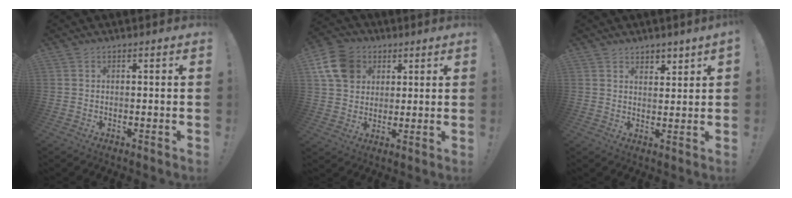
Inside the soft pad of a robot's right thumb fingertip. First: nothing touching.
{"total": 13.5, "force": [4.9, 11.0, 6.2], "torque": [-0.094, -0.016, 0.100]}
{"total": 3.0, "force": [2.7, 1.1, 0.7], "torque": [0.000, -0.021, 0.048]}